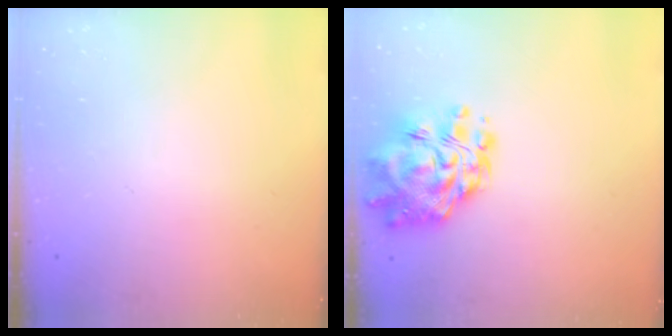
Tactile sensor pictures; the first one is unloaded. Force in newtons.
{"total": 14.5, "press": 13.6, "slide": 4.9}